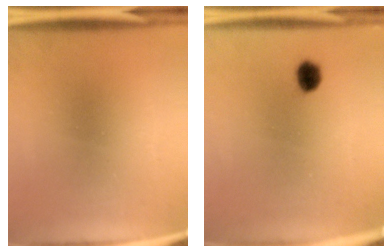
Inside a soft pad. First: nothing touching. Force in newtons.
{"total": 3.2}